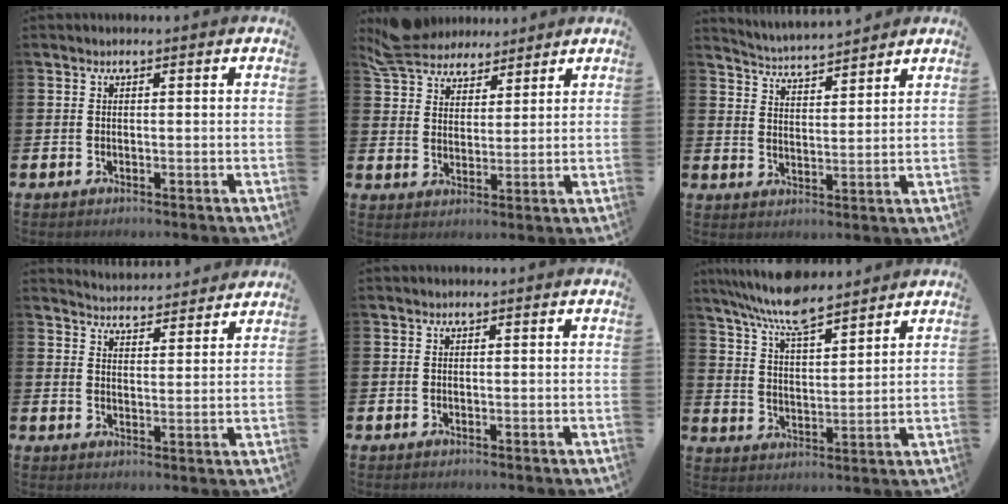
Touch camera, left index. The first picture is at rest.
{"total": 6.1, "force": [5.7, 2.1, 0.4], "torque": [-0.030, -0.022, 0.106]}
{"total": 4.7, "force": [4.6, 0.2, 0.0], "torque": [-0.019, -0.031, 0.082]}
{"total": 4.7, "force": [4.7, 0.5, -0.3], "torque": [-0.006, -0.035, 0.083]}
{"total": 0.0}
{"total": 8.0, "force": [7.4, 1.2, 2.8], "torque": [-0.074, -0.039, 0.132]}